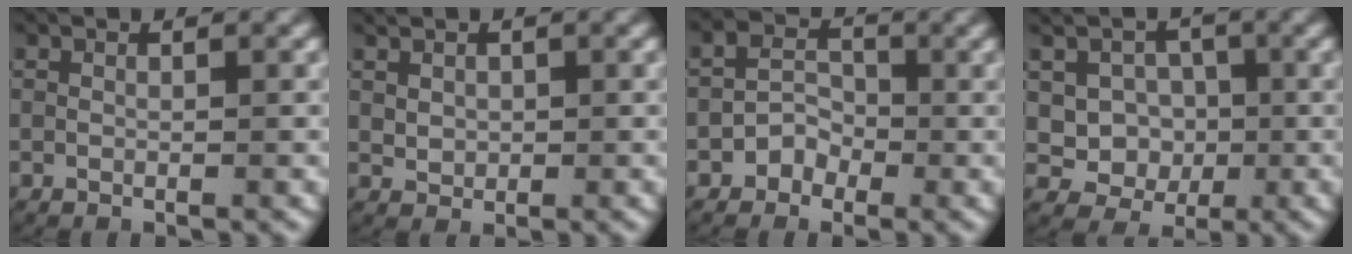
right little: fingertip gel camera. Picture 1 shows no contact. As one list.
[{"total": 1.5, "force": [0.6, 1.2, 0.6], "torque": [-0.019, -0.003, 0.019]}, {"total": 2.9, "force": [-1.1, 2.5, 0.6], "torque": [-0.016, -0.002, -0.025]}, {"total": 6.6, "force": [-1.3, 6.3, 1.5], "torque": [-0.046, -0.028, -0.022]}]